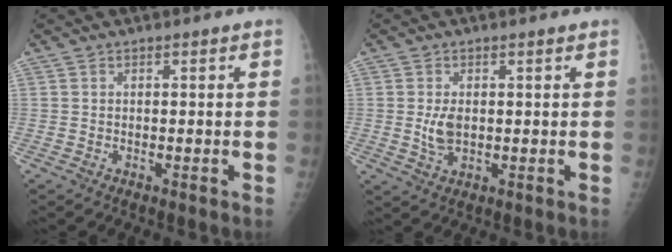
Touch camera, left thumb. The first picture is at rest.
{"total": 3.3, "force": [0.3, 1.8, 2.8], "torque": [-0.053, -0.006, 0.012]}